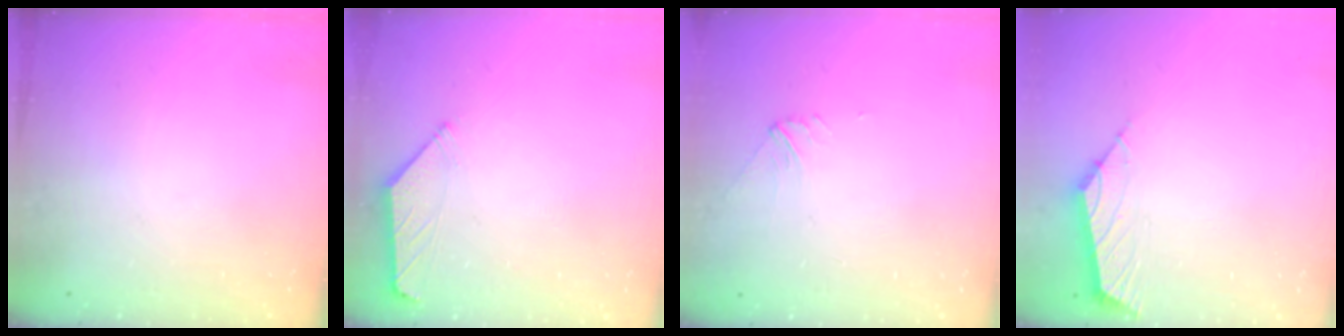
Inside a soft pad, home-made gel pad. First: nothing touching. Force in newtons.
{"total": 1.4, "press": 1.3, "slide": 0.4}
{"total": 2.7, "press": 2.7, "slide": 0.5}
{"total": 2.7, "press": 2.6, "slide": 0.7}